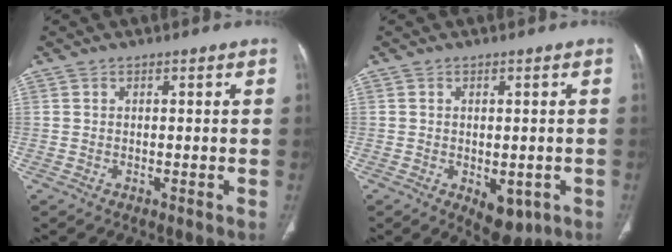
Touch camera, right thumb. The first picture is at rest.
{"total": 5.8, "force": [-1.8, 3.4, 4.3], "torque": [-0.039, -0.004, -0.009]}